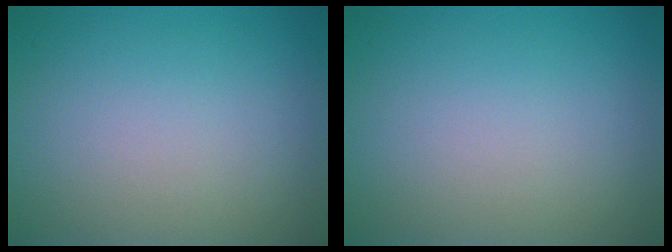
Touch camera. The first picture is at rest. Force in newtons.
{"total": 0.0}